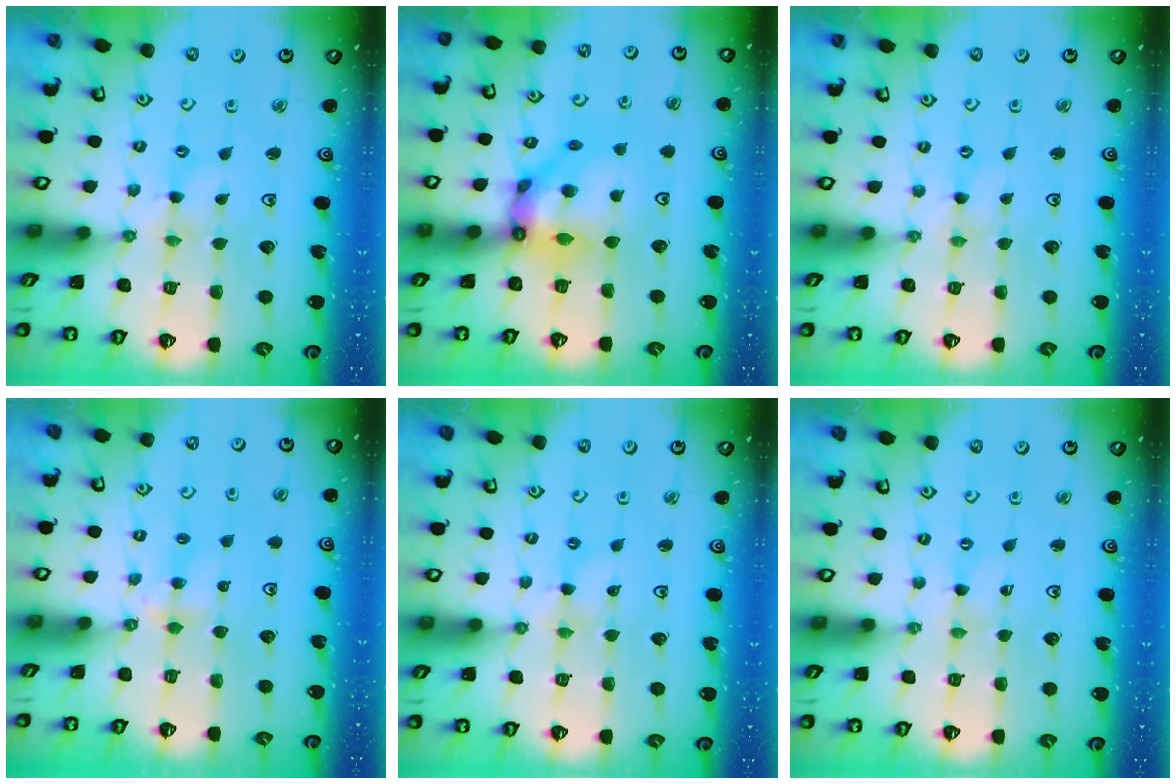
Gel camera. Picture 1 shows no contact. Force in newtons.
{"total": 11.5, "press": 11.4, "slide": 1.6}
{"total": 0.9, "press": 0.9, "slide": 0.1}
{"total": 3.5, "press": 3.4, "slide": 0.4}
{"total": 2.2, "press": 2.2, "slide": 0.1}
{"total": 0.0}